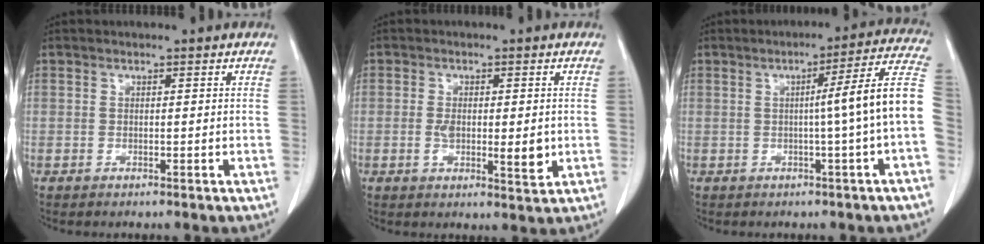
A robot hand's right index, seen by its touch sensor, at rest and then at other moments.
{"total": 6.1, "force": [-0.7, 2.2, 5.6], "torque": [-0.090, -0.009, -0.009]}
{"total": 10.5, "force": [-0.7, -2.0, 10.3], "torque": [-0.127, 0.018, -0.014]}